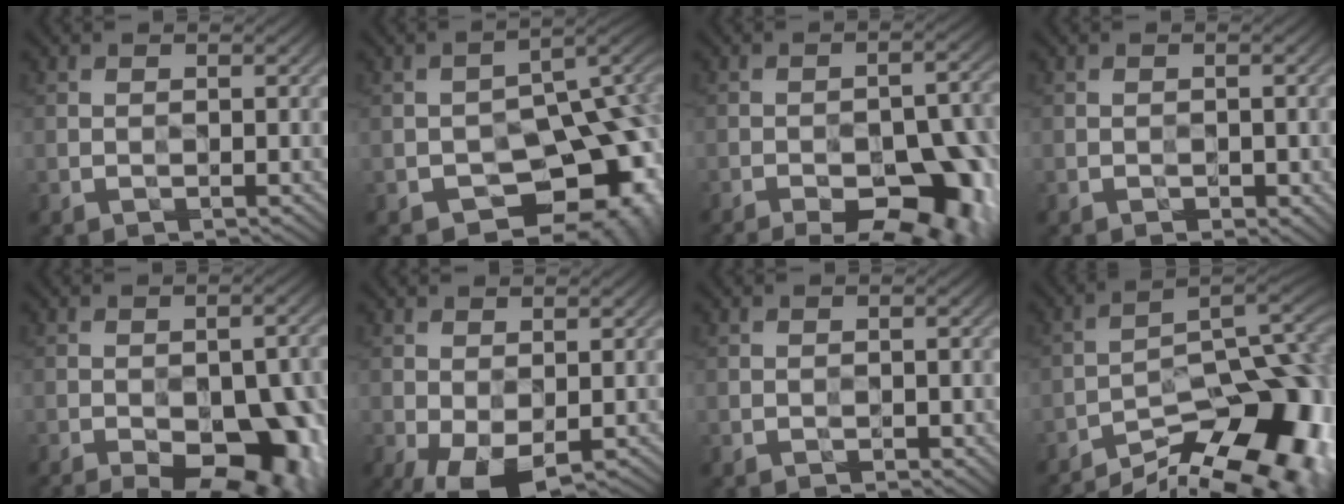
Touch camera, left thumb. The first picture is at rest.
{"total": 13.9, "force": [-6.1, 8.6, 8.9], "torque": [-0.089, -0.006, -0.073]}
{"total": 14.3, "force": [-8.6, 5.5, 10.0], "torque": [-0.109, 0.002, -0.112]}
{"total": 1.7, "force": [-0.7, 1.1, 1.1], "torque": [-0.013, 0.002, -0.005]}
{"total": 16.6, "force": [-8.8, 8.1, 11.5], "torque": [-0.123, -0.012, -0.095]}
{"total": 8.0, "force": [-3.0, 4.3, 6.0], "torque": [-0.117, -0.015, -0.048]}
{"total": 1.1, "force": [-0.5, 0.7, 0.7], "torque": [-0.006, 0.002, -0.005]}
{"total": 17.0, "force": [-10.9, 5.5, 11.7], "torque": [-0.158, -0.003, -0.167]}